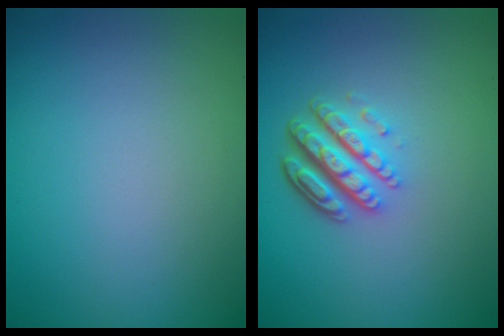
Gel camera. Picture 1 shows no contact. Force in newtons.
{"total": 5.0, "press": 3.5, "slide": 3.6}